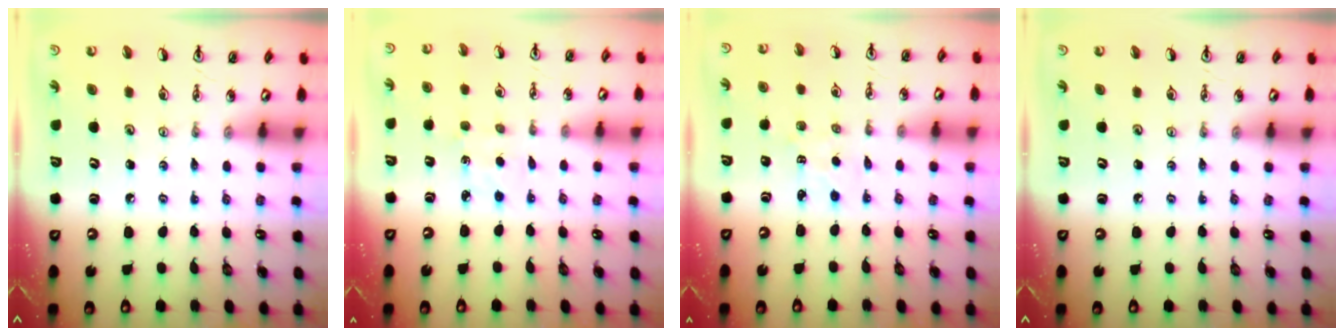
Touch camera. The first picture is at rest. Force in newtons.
{"total": 2.2, "press": 2.2, "slide": 0.3}
{"total": 1.3, "press": 1.3, "slide": 0.2}
{"total": 0.0}